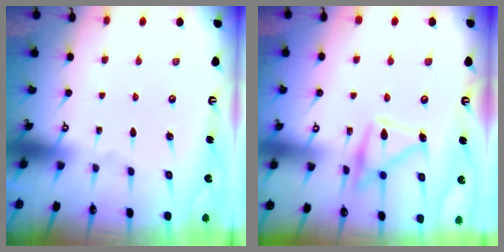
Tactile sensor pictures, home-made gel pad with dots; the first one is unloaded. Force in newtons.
{"total": 15.5, "press": 15.4, "slide": 1.1}